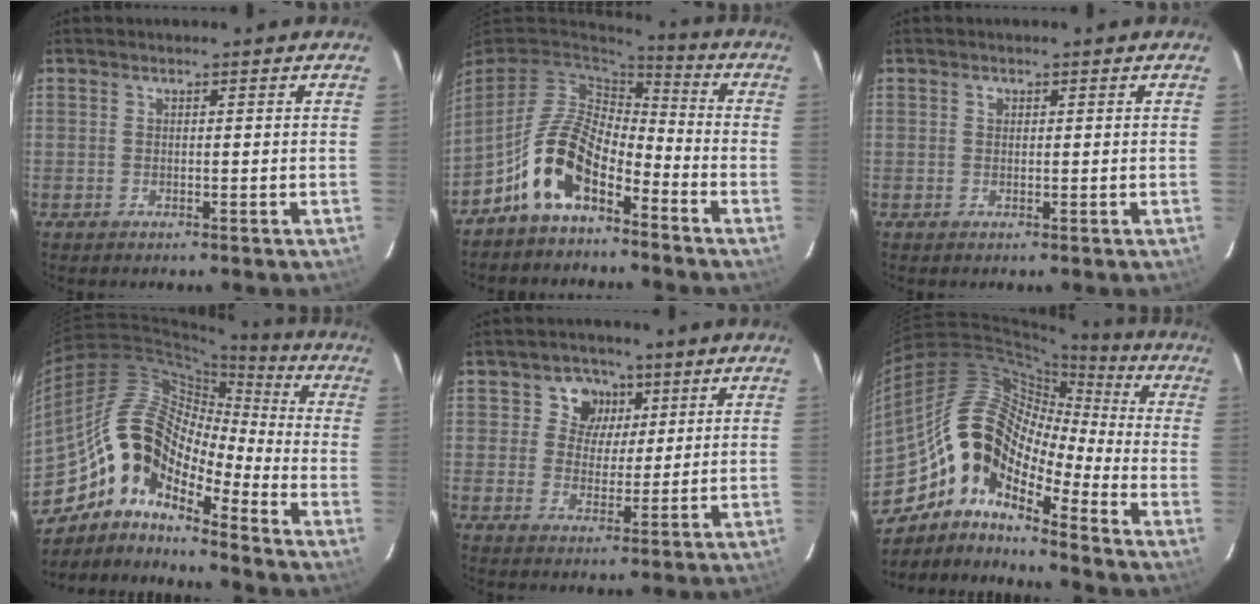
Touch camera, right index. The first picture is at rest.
{"total": 11.8, "force": [-6.6, 5.8, 7.8], "torque": [-0.162, 0.012, -0.127]}
{"total": 0.8, "force": [0.3, 0.7, 0.3], "torque": [-0.004, 0.004, 0.004]}
{"total": 14.8, "force": [-9.4, 7.1, 8.9], "torque": [-0.148, 0.010, -0.195]}
{"total": 6.4, "force": [2.3, 5.8, 1.5], "torque": [-0.019, 0.003, 0.035]}
{"total": 14.9, "force": [-8.2, 7.5, 9.9], "torque": [-0.163, 0.007, -0.172]}